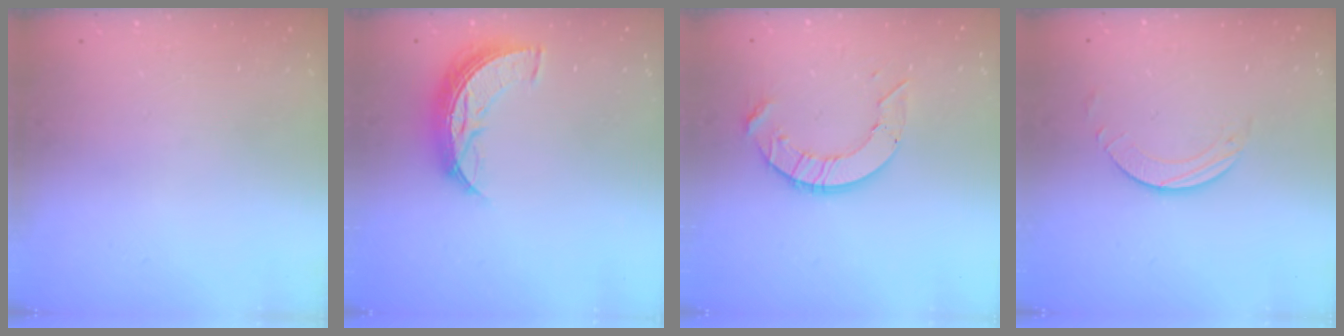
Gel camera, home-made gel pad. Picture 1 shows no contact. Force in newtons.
{"total": 10.1, "press": 10.1, "slide": 0.6}
{"total": 8.4, "press": 8.4, "slide": 0.6}
{"total": 1.9, "press": 1.9, "slide": 0.2}